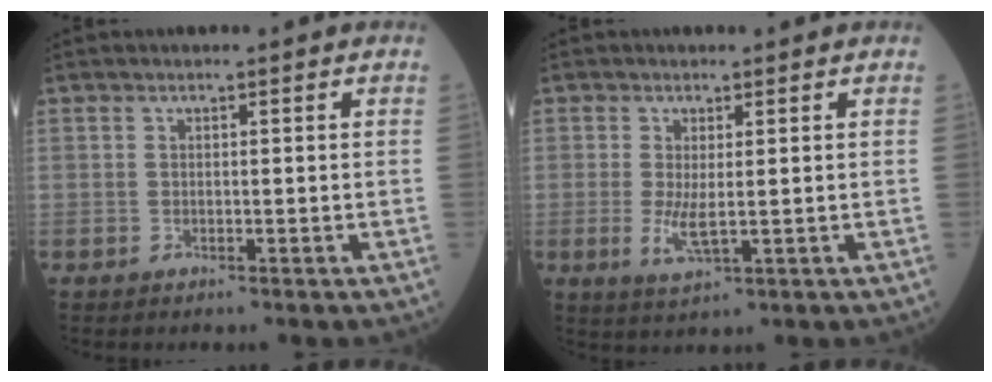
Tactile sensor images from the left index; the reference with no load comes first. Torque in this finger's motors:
{"motor_torque": [0.83, -0.09, 0.37, 0.11]}